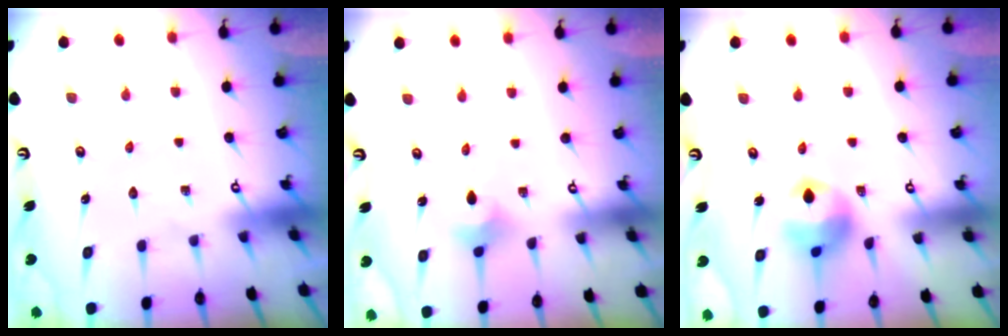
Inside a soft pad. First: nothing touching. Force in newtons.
{"total": 4.2, "press": 4.1, "slide": 0.8}
{"total": 10.3, "press": 10.2, "slide": 1.5}